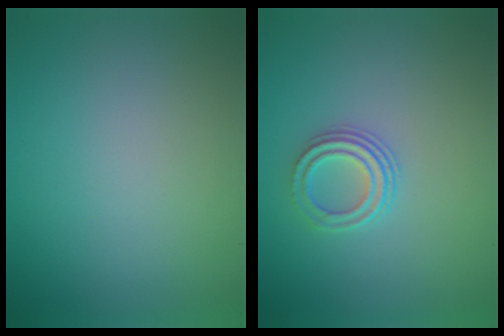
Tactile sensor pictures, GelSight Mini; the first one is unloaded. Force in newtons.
{"total": 2.5, "press": 2.1, "slide": 1.4}